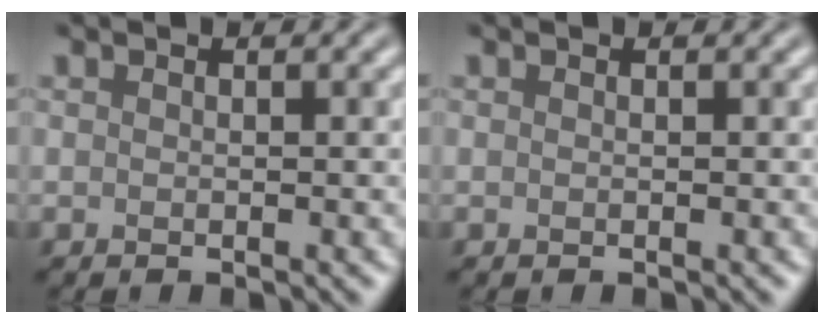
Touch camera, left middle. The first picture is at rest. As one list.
[{"total": 0.0}]